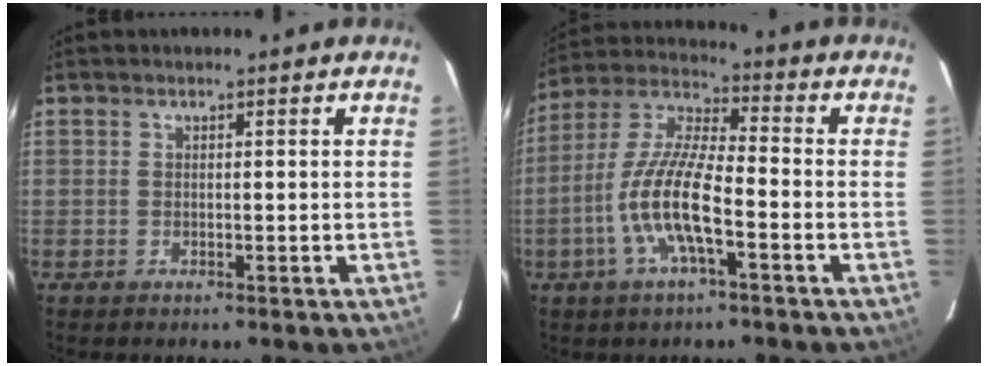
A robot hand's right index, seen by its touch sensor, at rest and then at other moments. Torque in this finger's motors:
{"motor_torque": [1.19, -0.95, 1.02, 0.21]}